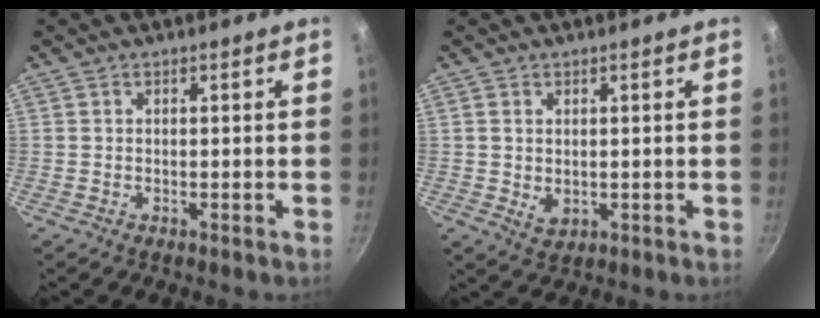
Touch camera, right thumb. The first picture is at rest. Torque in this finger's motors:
{"motor_torque": [-0.67, 0.59, -0.35, 0.35, -0.01]}